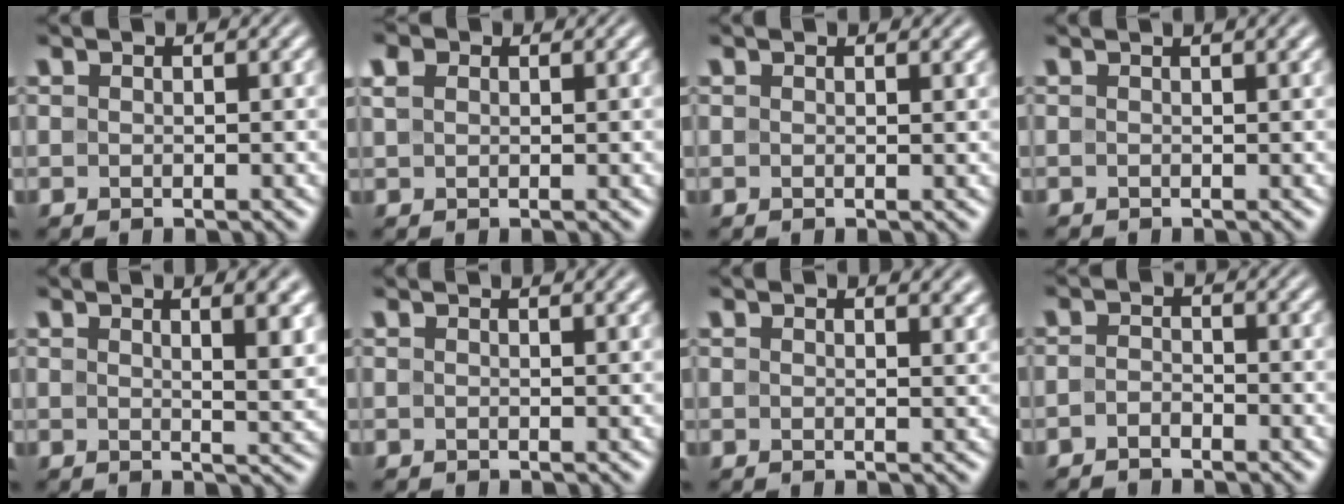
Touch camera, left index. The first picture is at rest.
{"total": 1.6, "force": [0.9, 1.0, 0.8], "torque": [-0.019, 0.007, 0.014]}
{"total": 0.7, "force": [0.7, 0.1, 0.3], "torque": [-0.003, 0.001, 0.010]}
{"total": 1.6, "force": [0.9, 0.5, 1.2], "torque": [-0.008, 0.000, 0.008]}
{"total": 6.6, "force": [2.6, 2.3, 5.6], "torque": [-0.032, 0.014, 0.026]}
{"total": 1.5, "force": [1.4, 0.3, 0.5], "torque": [-0.004, -0.002, 0.013]}
{"total": 2.0, "force": [1.6, 0.7, 1.1], "torque": [-0.005, -0.001, 0.021]}
{"total": 1.2, "force": [-1.0, 0.4, 0.5], "torque": [-0.010, 0.001, -0.025]}